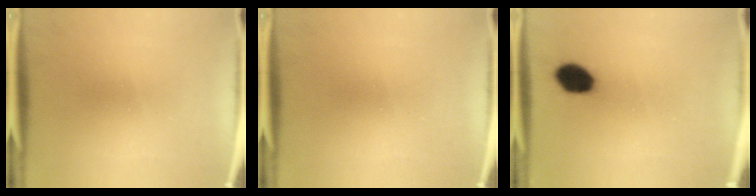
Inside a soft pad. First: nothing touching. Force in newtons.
{"total": 0.0}
{"total": 7.5}